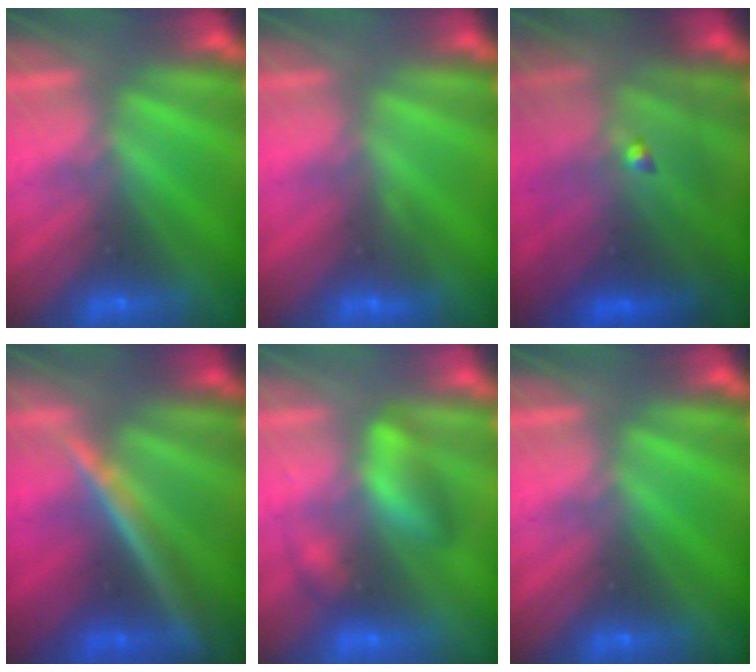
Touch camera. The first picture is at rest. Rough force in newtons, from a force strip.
{"total": 2.9}
{"total": 8.7}
{"total": 4.6}
{"total": 2.7}
{"total": 0.0}